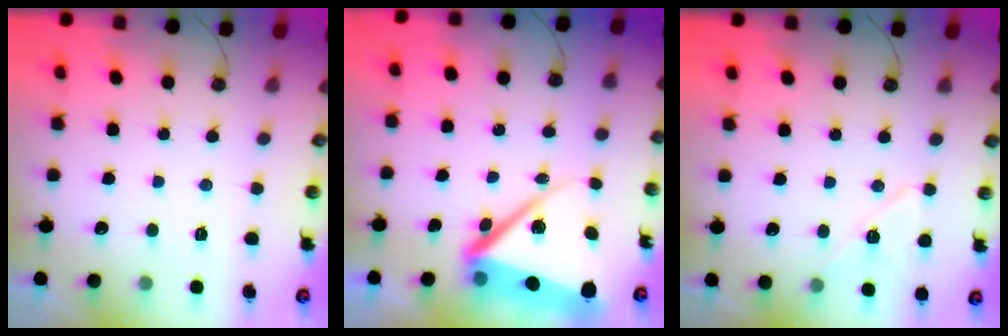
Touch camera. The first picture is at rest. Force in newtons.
{"total": 11.7, "press": 11.6, "slide": 1.0}
{"total": 9.2, "press": 9.2, "slide": 0.7}